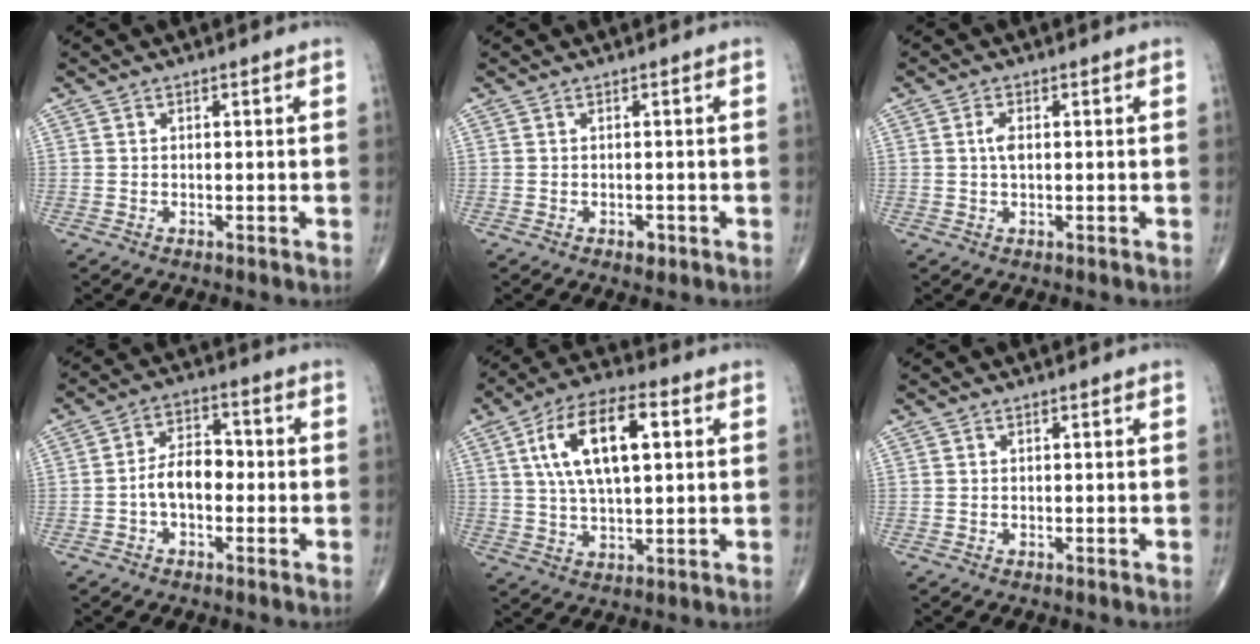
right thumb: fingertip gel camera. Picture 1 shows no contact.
{"total": 1.0, "force": [-0.4, 0.7, 0.7], "torque": [-0.002, 0.001, -0.004]}
{"total": 2.2, "force": [0.2, 1.0, 1.9], "torque": [-0.040, 0.002, 0.001]}
{"total": 7.0, "force": [-1.4, 4.3, 5.3], "torque": [-0.079, 0.031, -0.034]}
{"total": 14.7, "force": [3.9, 6.4, 12.7], "torque": [-0.224, 0.011, 0.067]}
{"total": 0.0}